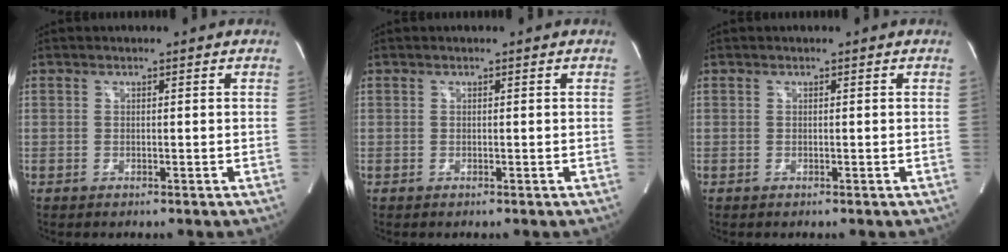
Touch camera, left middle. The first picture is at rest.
{"total": 0.0}
{"total": 0.0}